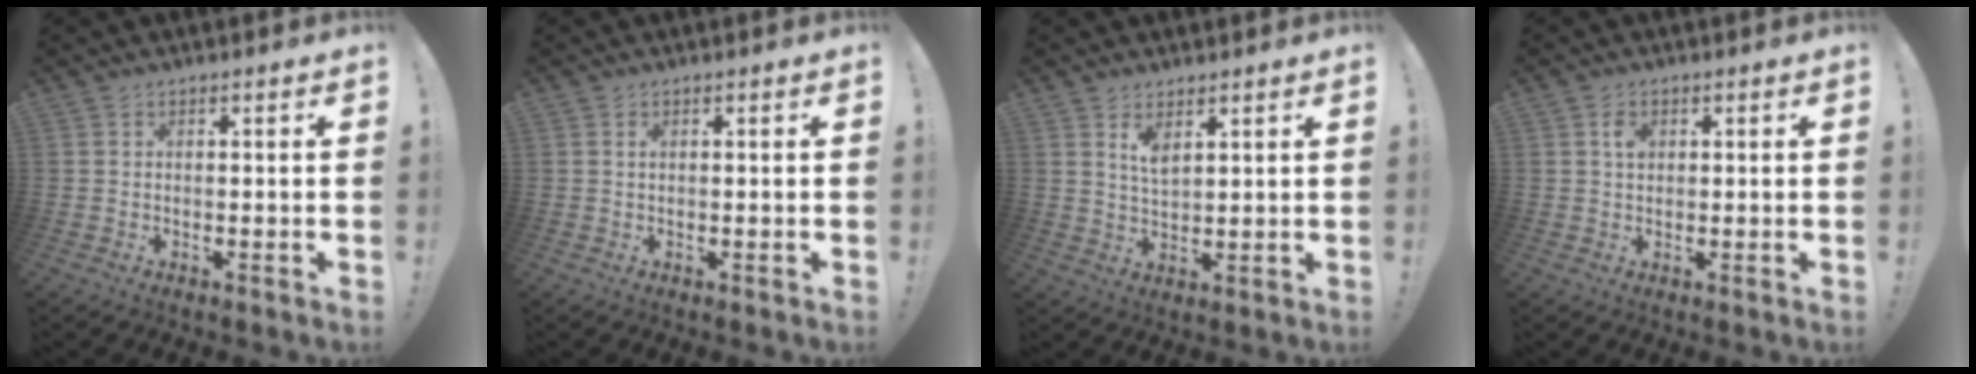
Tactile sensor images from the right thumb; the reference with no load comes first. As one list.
[{"total": 0.7, "force": [0.3, 0.3, 0.6], "torque": [-0.020, 0.005, 0.007]}, {"total": 5.2, "force": [3.4, 2.3, 3.2], "torque": [-0.058, -0.018, 0.058]}, {"total": 2.7, "force": [0.7, 1.9, 1.8], "torque": [-0.020, -0.002, 0.009]}]